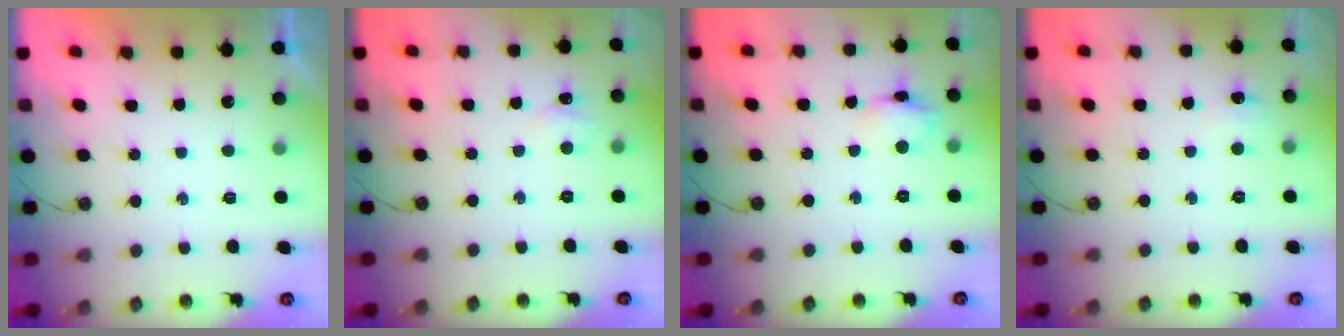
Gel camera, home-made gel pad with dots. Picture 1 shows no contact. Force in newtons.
{"total": 4.6, "press": 4.5, "slide": 0.7}
{"total": 7.4, "press": 7.4, "slide": 0.6}
{"total": 4.1, "press": 4.0, "slide": 0.5}